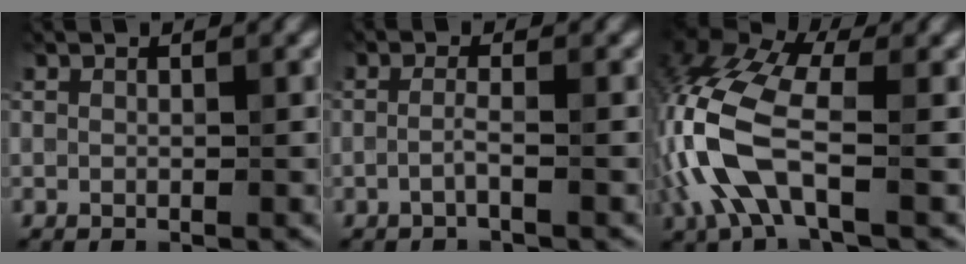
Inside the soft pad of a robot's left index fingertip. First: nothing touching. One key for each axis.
{"total": 1.3, "fx": -0.6, "fy": 0.1, "fz": 1.1, "tx": -0.024, "ty": 0.000, "tz": -0.016}
{"total": 9.3, "fx": -2.1, "fy": 4.5, "fz": 7.9, "tx": -0.197, "ty": 0.013, "tz": -0.057}